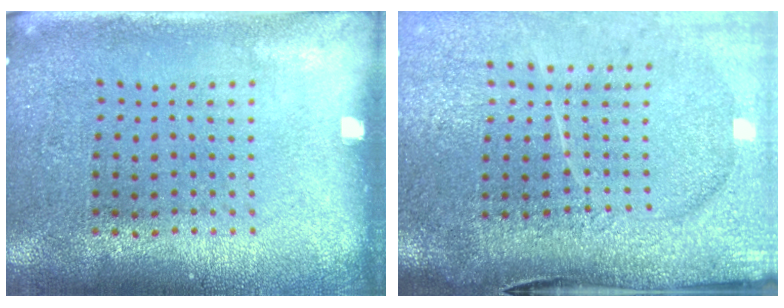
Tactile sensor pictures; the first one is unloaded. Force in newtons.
{"total": 4.6, "press": 3.7, "slide": 2.8}